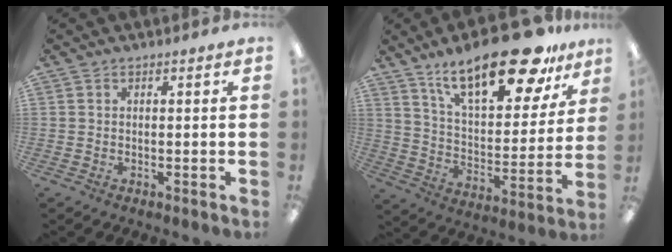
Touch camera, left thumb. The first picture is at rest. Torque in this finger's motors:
{"motor_torque": [0.45, 0.51, 1.42, -1.35, 0.12]}